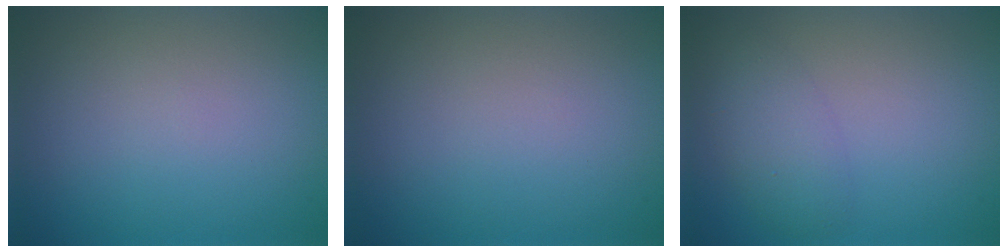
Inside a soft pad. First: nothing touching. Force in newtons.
{"total": 0.0}
{"total": 2.7, "press": 2.7, "slide": 0.1}